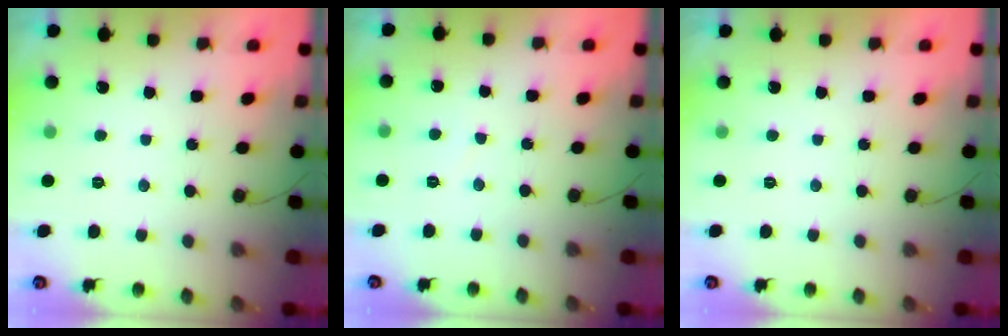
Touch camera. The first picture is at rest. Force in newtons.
{"total": 2.9, "press": 2.9, "slide": 0.2}
{"total": 1.8, "press": 1.8, "slide": 0.1}